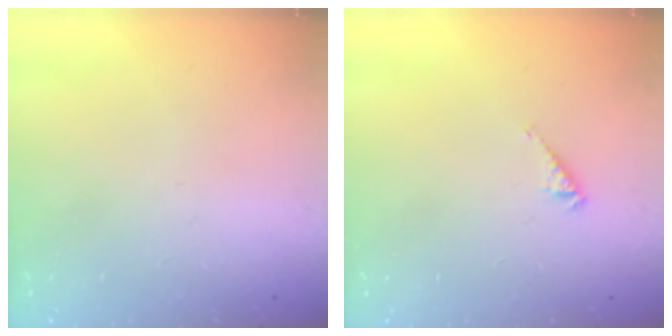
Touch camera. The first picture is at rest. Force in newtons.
{"total": 2.9, "press": 2.9, "slide": 0.5}